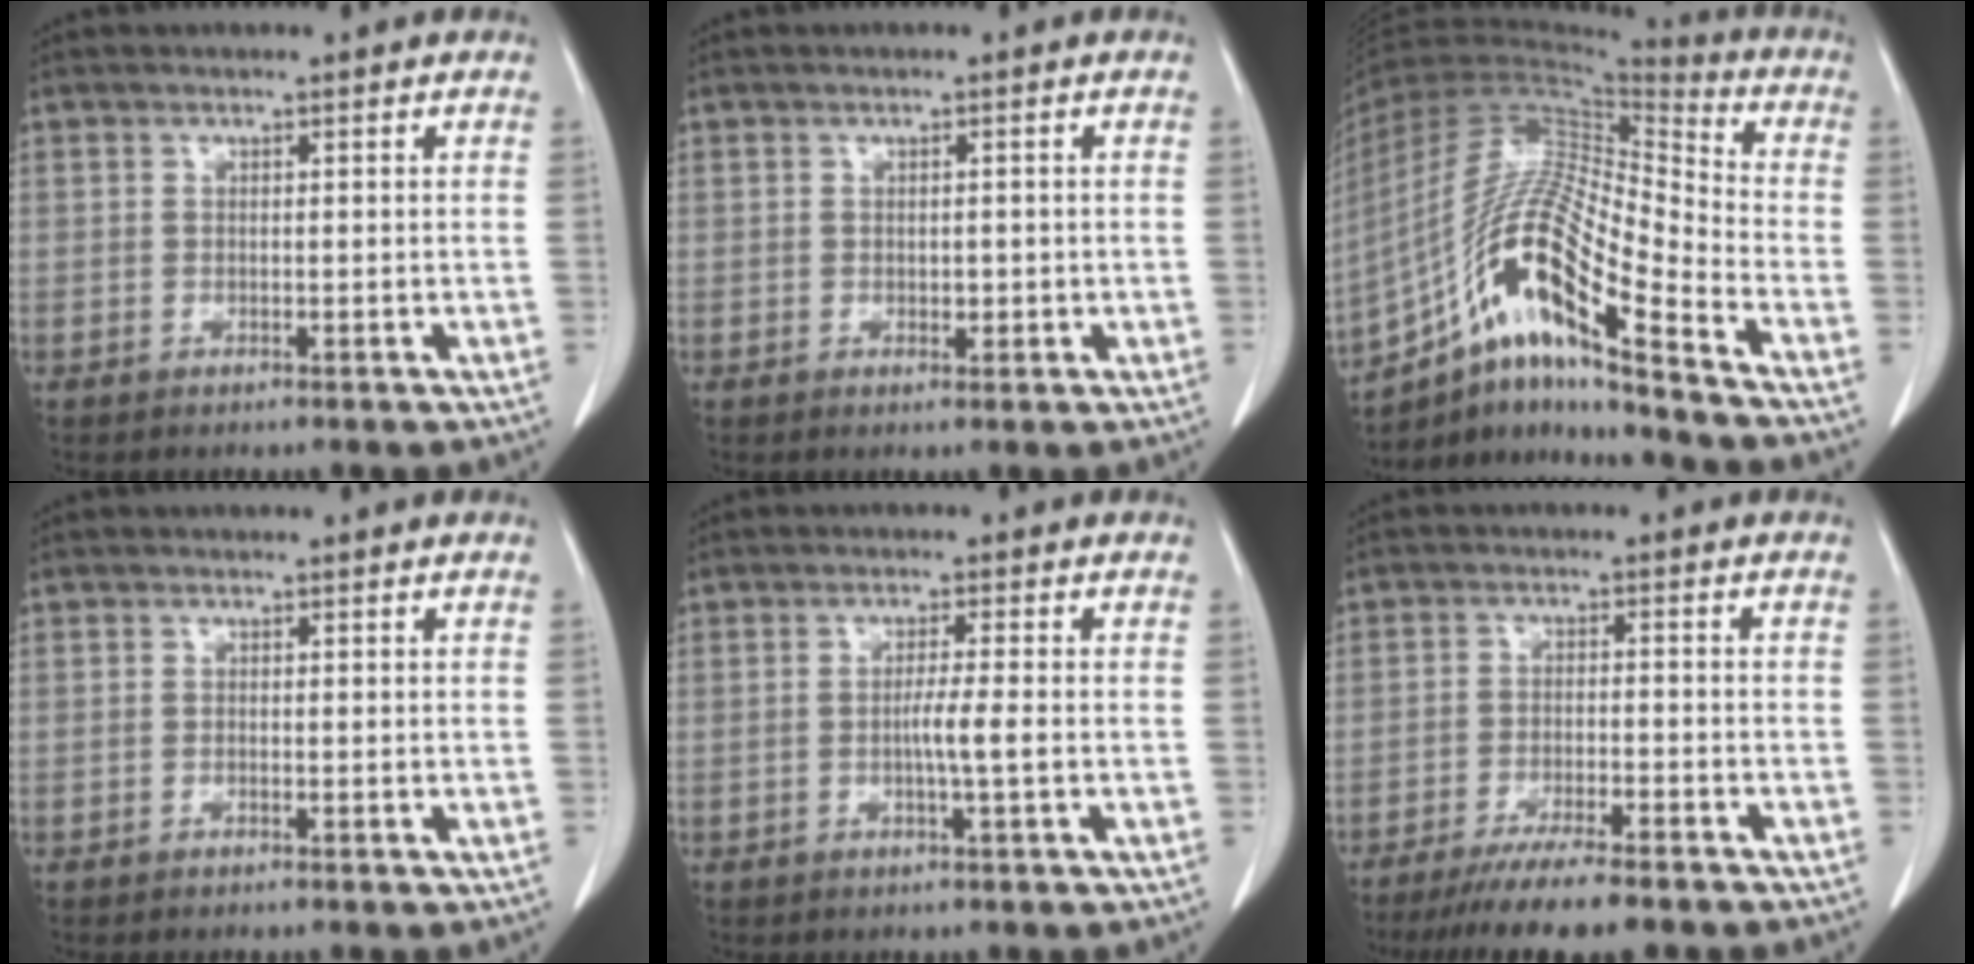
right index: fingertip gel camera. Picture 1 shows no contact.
{"total": 1.5, "force": [-0.1, 1.0, 1.1], "torque": [-0.014, 0.000, 0.001]}
{"total": 17.7, "force": [-10.1, 1.6, 14.4], "torque": [-0.287, 0.003, -0.179]}
{"total": 0.0}
{"total": 3.0, "force": [-0.7, -0.5, 2.9], "torque": [-0.051, -0.002, -0.012]}
{"total": 10.7, "force": [-8.7, 0.8, 6.1], "torque": [-0.088, -0.022, -0.135]}